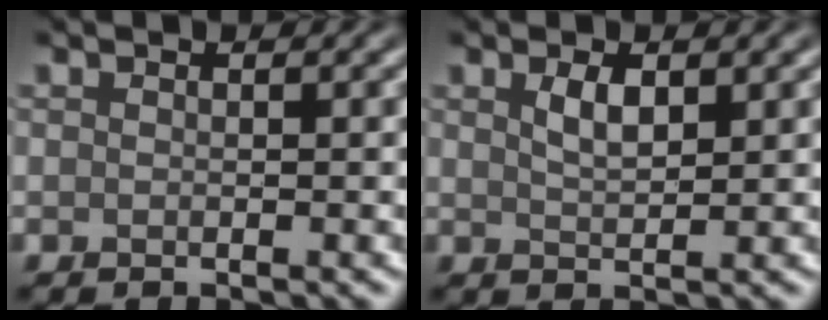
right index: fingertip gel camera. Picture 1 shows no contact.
{"total": 1.8, "force": [0.9, 0.7, 1.4], "torque": [-0.029, 0.000, 0.020]}